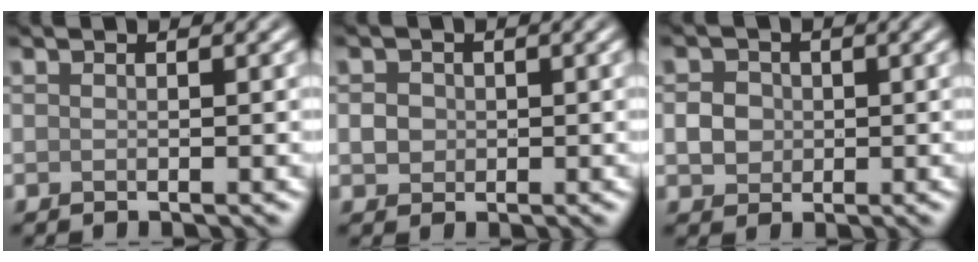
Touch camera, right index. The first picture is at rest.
{"total": 1.4, "force": [0.0, 1.3, 0.5], "torque": [-0.005, -0.003, -0.002]}
{"total": 2.2, "force": [-0.1, 1.9, 1.0], "torque": [-0.015, -0.001, -0.002]}